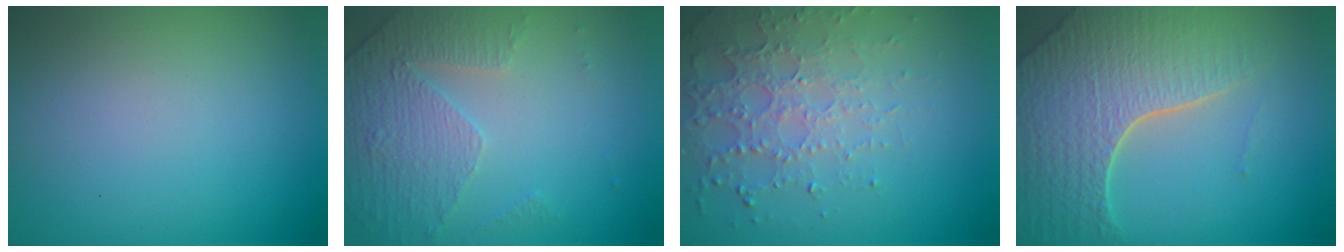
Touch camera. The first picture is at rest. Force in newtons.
{"total": 4.8, "press": 3.3, "slide": 3.6}
{"total": 4.7, "press": 3.4, "slide": 3.1}
{"total": 7.9, "press": 5.7, "slide": 5.4}